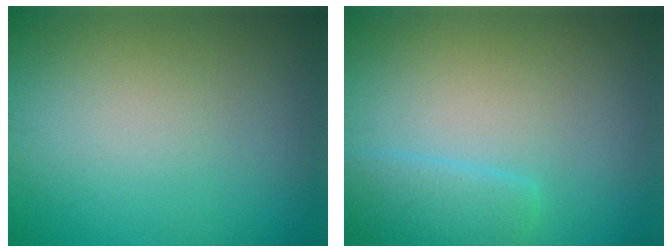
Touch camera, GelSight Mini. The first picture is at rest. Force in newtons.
{"total": 2.5, "press": 2.5, "slide": 0.3}